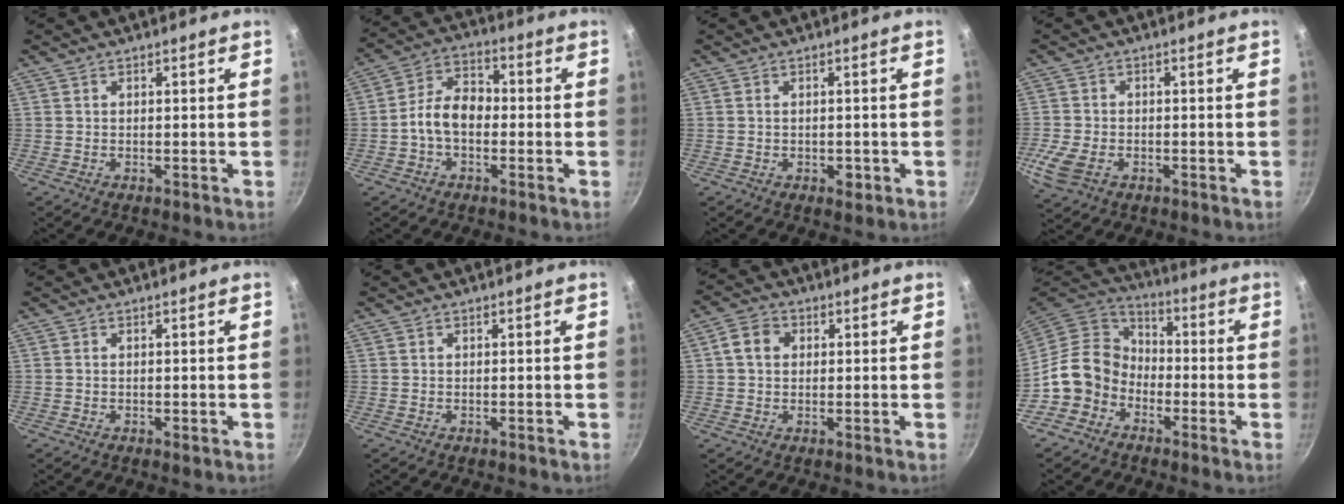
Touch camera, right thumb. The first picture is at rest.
{"total": 8.3, "force": [-1.6, 5.6, 6.0], "torque": [-0.080, 0.035, -0.043]}
{"total": 2.1, "force": [-0.6, 1.3, 1.5], "torque": [-0.018, -0.001, -0.008]}
{"total": 7.0, "force": [-2.4, 4.6, 4.7], "torque": [-0.109, -0.002, -0.047]}
{"total": 0.6, "force": [-0.1, 0.3, 0.5], "torque": [-0.006, -0.001, -0.001]}
{"total": 0.0}
{"total": 5.0, "force": [1.0, 4.0, 2.7], "torque": [-0.035, 0.009, 0.009]}
{"total": 11.0, "force": [-4.3, 9.1, 4.5], "torque": [-0.033, 0.048, -0.095]}